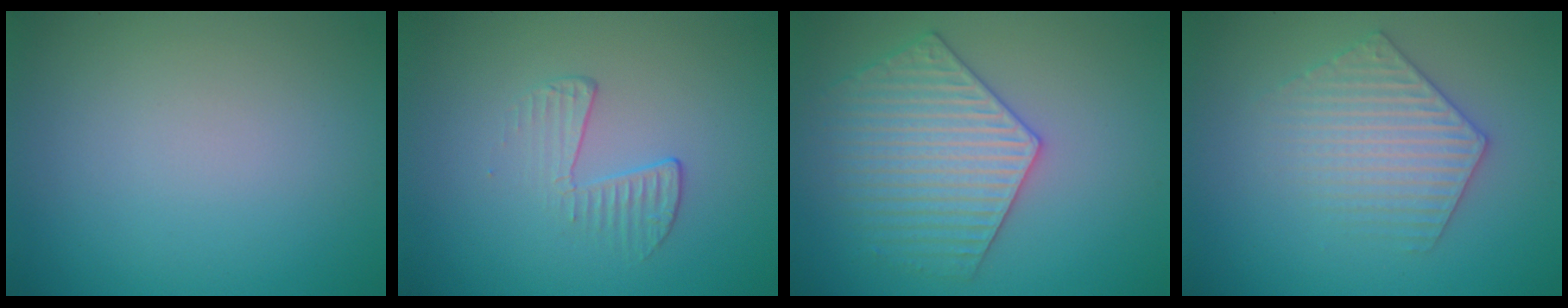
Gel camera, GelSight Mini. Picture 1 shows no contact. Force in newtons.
{"total": 1.9, "press": 0.7, "slide": 1.8}
{"total": 4.7, "press": 4.5, "slide": 1.3}
{"total": 4.0, "press": 4.0, "slide": 0.5}